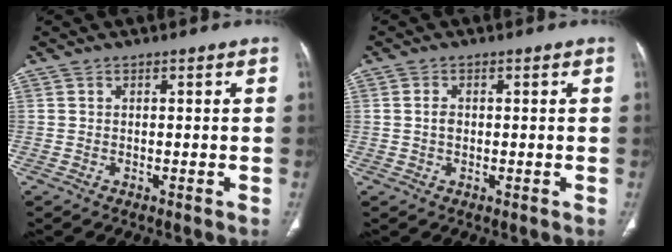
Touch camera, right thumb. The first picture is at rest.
{"total": 1.8, "force": [0.1, 1.3, 1.3], "torque": [-0.024, 0.003, 0.001]}